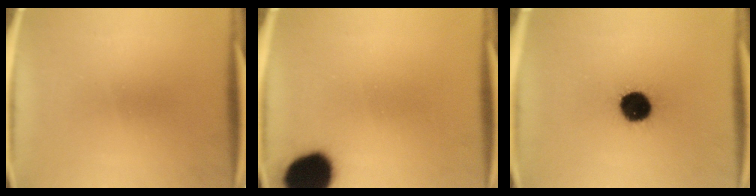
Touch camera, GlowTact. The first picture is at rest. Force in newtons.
{"total": 16.5}
{"total": 12.5}